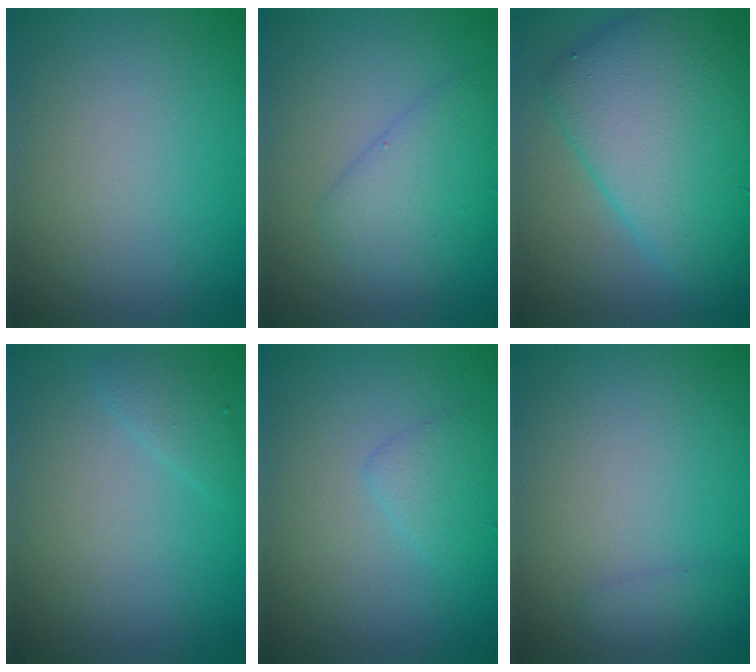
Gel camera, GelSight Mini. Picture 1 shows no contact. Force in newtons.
{"total": 3.2, "press": 3.2, "slide": 0.1}
{"total": 10.4, "press": 10.3, "slide": 0.2}
{"total": 1.2, "press": 1.2, "slide": 0.1}
{"total": 1.6, "press": 1.6, "slide": 0.1}
{"total": 0.8, "press": 0.8, "slide": 0.0}